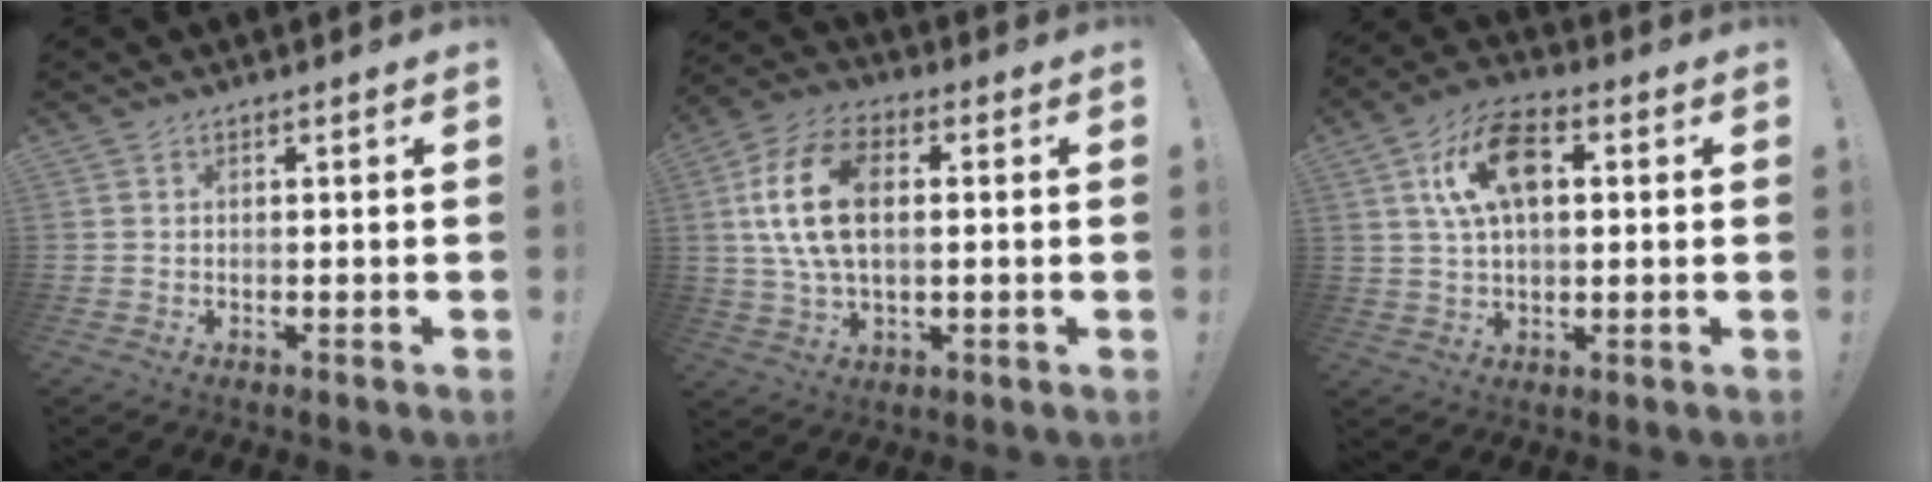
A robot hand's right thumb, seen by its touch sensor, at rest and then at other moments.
{"total": 16.6, "force": [2.4, 10.5, 12.5], "torque": [-0.229, 0.003, 0.040]}
{"total": 15.2, "force": [4.4, 8.9, 11.5], "torque": [-0.192, 0.009, 0.084]}